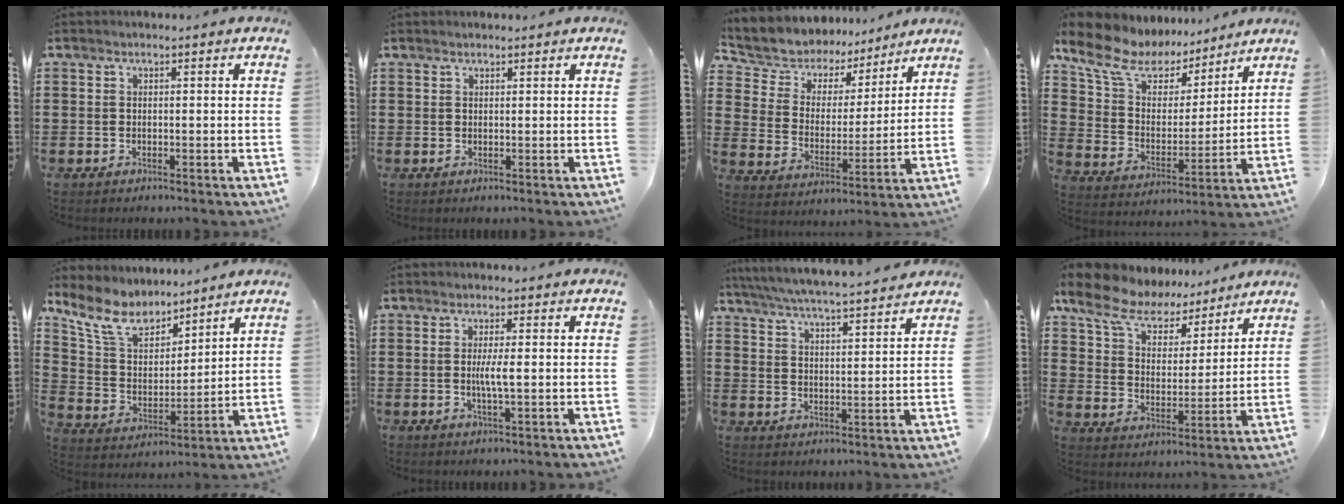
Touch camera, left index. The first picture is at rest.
{"total": 0.7, "force": [0.7, 0.1, 0.2], "torque": [-0.005, 0.001, 0.014]}
{"total": 6.4, "force": [5.7, 2.9, -0.2], "torque": [-0.042, -0.041, 0.099]}
{"total": 9.9, "force": [8.2, 4.4, 3.5], "torque": [-0.115, -0.042, 0.147]}
{"total": 9.8, "force": [8.1, 3.9, 3.8], "torque": [-0.113, -0.037, 0.151]}
{"total": 3.3, "force": [-0.1, 0.4, 3.2], "torque": [-0.067, -0.006, -0.005]}
{"total": 5.2, "force": [5.0, -0.5, 1.4], "torque": [-0.049, -0.034, 0.085]}
{"total": 9.2, "force": [7.9, 3.2, 3.5], "torque": [-0.106, -0.035, 0.141]}